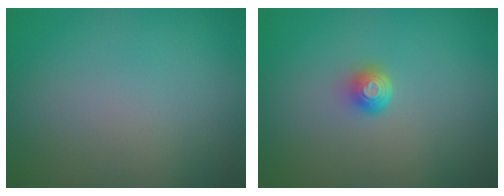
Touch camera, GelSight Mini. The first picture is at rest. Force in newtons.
{"total": 1.8, "press": 1.3, "slide": 1.3}